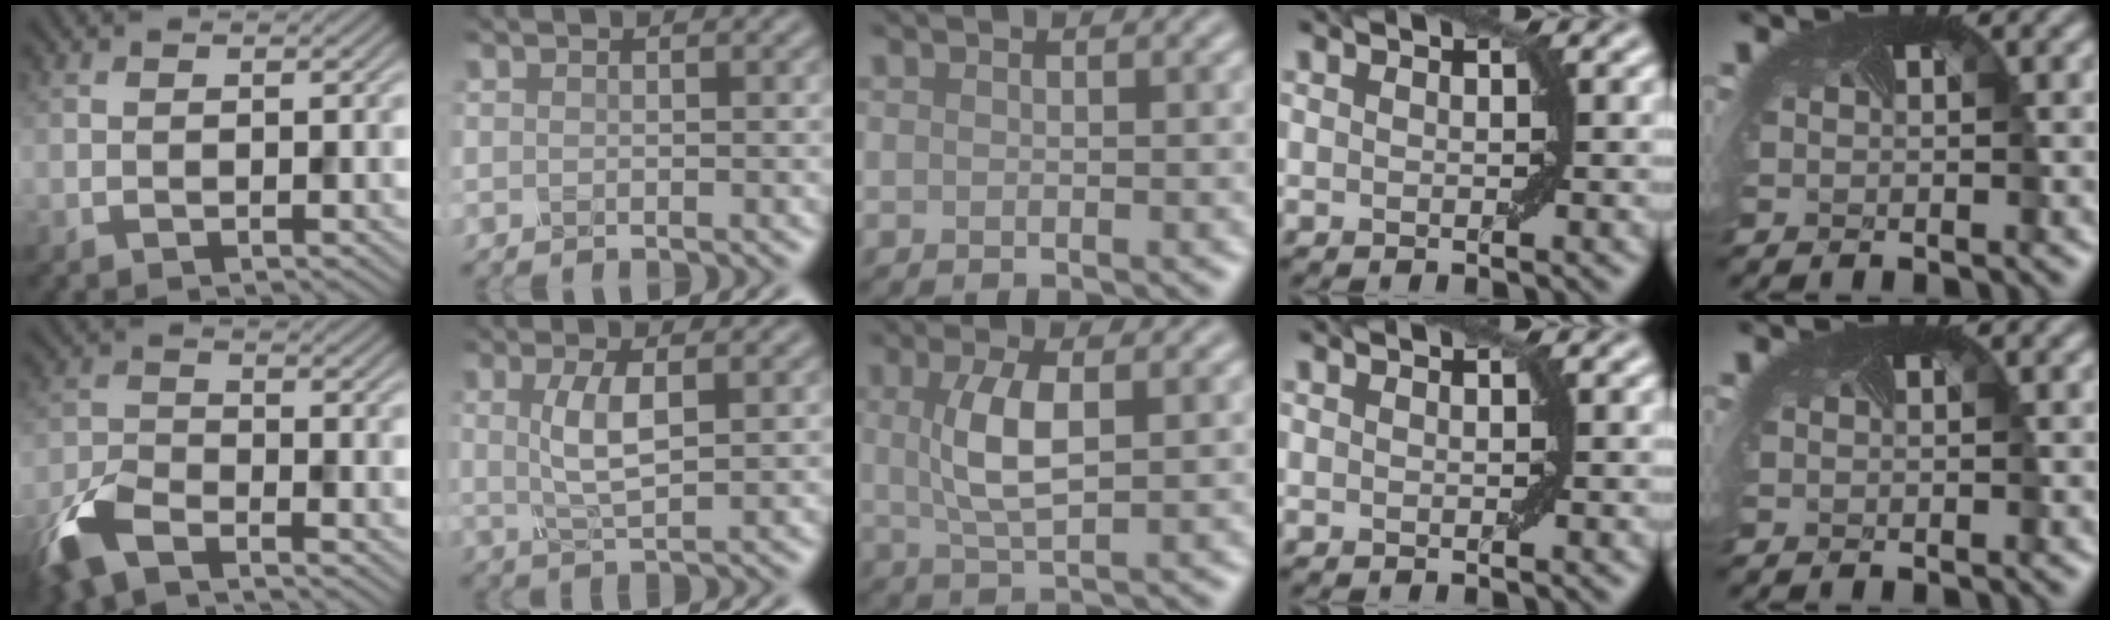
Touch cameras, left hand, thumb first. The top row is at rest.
{"thumb": {"total": 6.7, "force": [-4.8, 2.7, 3.9], "torque": [-0.090, -0.010, -0.111]}, "index": {"total": 3.7, "force": [0.8, 1.1, 3.4], "torque": [-0.073, 0.000, 0.018]}, "middle": {"total": 4.5, "force": [0.8, 1.5, 4.2], "torque": [-0.092, 0.002, 0.016]}}